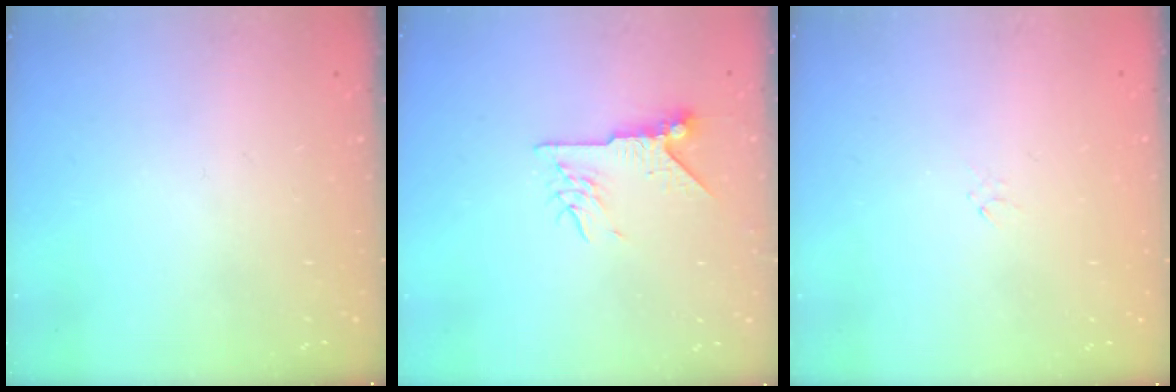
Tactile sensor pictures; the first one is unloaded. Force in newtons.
{"total": 8.1, "press": 8.1, "slide": 0.8}
{"total": 0.0}